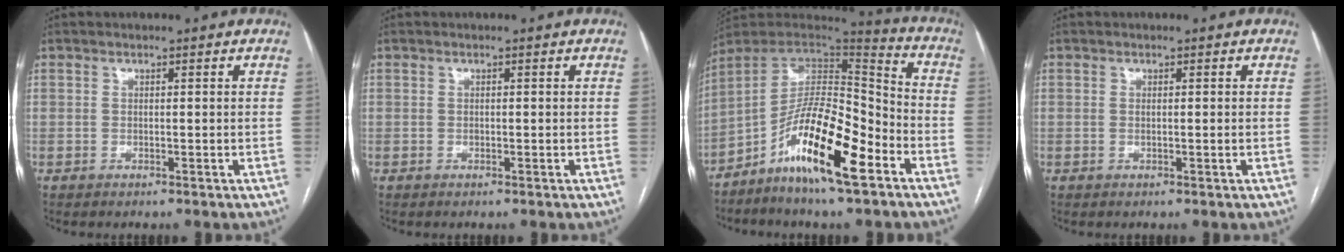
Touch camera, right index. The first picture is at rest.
{"total": 0.0}
{"total": 15.4, "force": [-7.9, 2.6, 13.0], "torque": [-0.226, 0.005, -0.139]}
{"total": 0.5, "force": [0.0, -0.1, 0.5], "torque": [-0.011, -0.002, 0.001]}